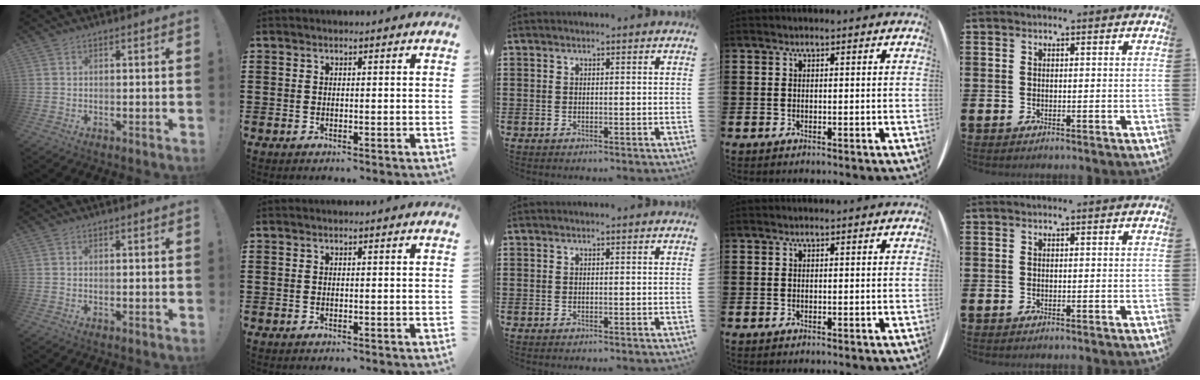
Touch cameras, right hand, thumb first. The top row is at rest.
{}